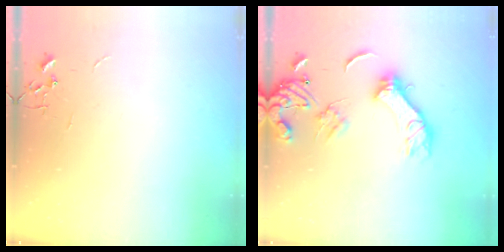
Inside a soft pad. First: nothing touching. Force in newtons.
{"total": 13.2, "press": 13.1, "slide": 1.7}